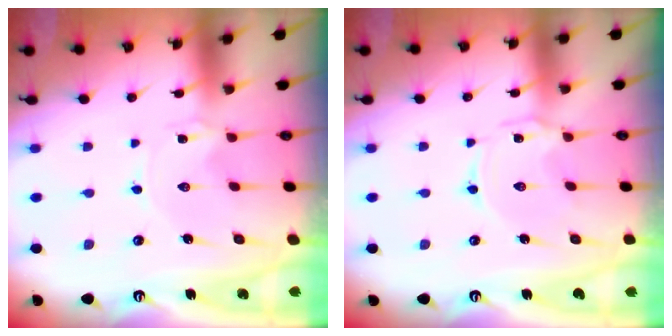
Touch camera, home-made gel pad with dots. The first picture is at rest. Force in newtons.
{"total": 1.2, "press": 1.1, "slide": 0.4}